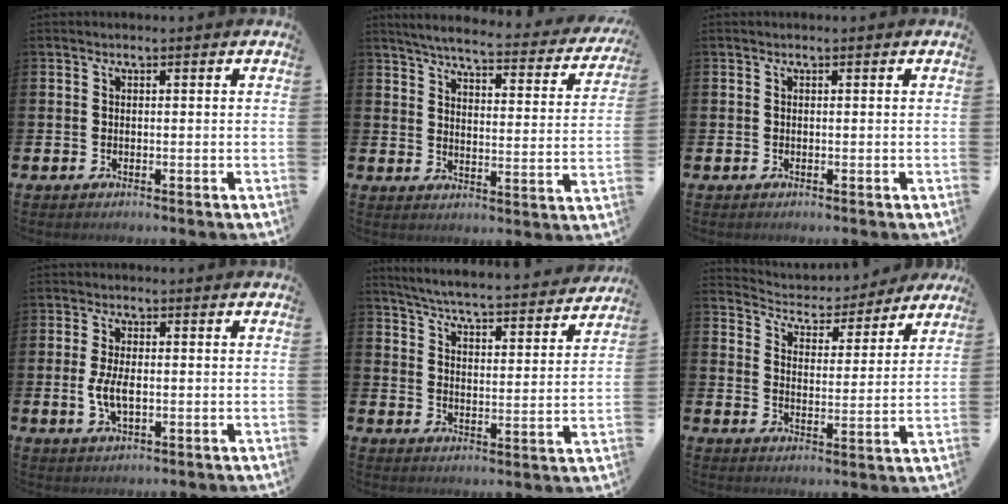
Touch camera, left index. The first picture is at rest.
{"total": 4.8, "force": [4.4, 0.5, 1.8], "torque": [-0.050, -0.040, 0.067]}
{"total": 0.0}
{"total": 4.0, "force": [-0.3, 1.9, 3.5], "torque": [-0.073, 0.002, -0.007]}
{"total": 5.6, "force": [5.4, 0.1, 1.4], "torque": [-0.051, -0.048, 0.090]}
{"total": 4.8, "force": [4.5, 1.4, 0.1], "torque": [-0.024, -0.045, 0.073]}